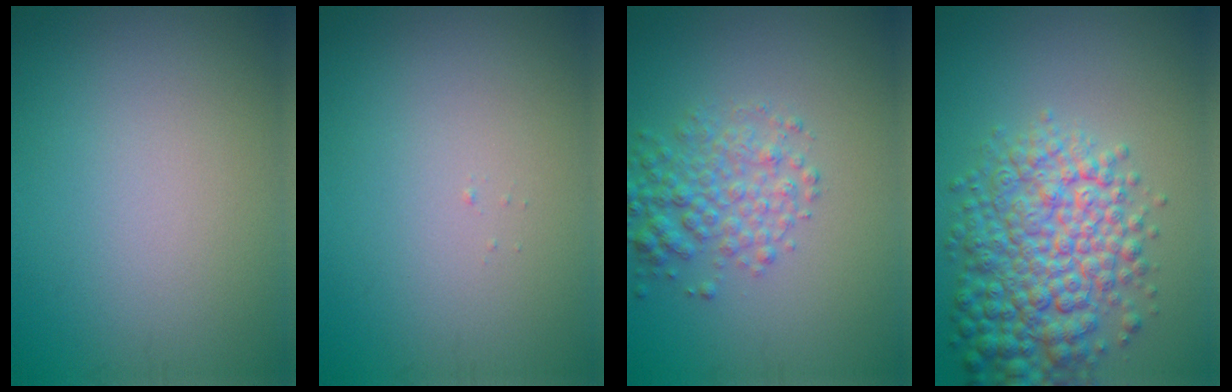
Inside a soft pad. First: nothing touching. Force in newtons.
{"total": 0.0}
{"total": 3.8, "press": 3.8, "slide": 0.1}
{"total": 8.0, "press": 8.0, "slide": 0.2}